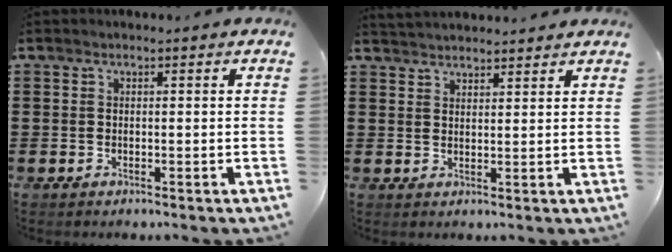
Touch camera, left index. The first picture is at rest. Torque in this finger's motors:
{"motor_torque": [2.14, 0.00, 0.35, 0.07]}